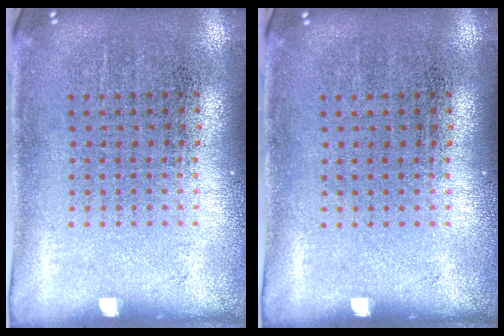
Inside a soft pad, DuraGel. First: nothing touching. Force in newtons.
{"total": 0.0}